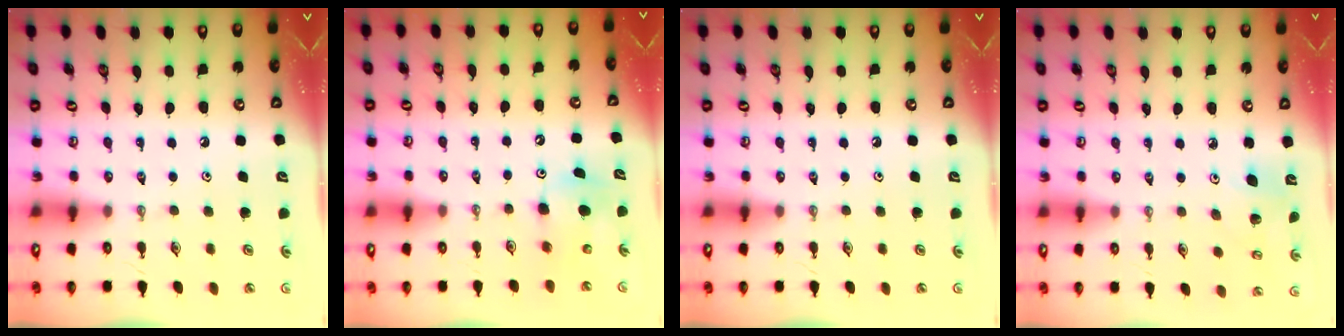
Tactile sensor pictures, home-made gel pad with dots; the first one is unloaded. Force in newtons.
{"total": 7.0, "press": 6.9, "slide": 1.4}
{"total": 0.0}
{"total": 4.3, "press": 4.0, "slide": 1.6}